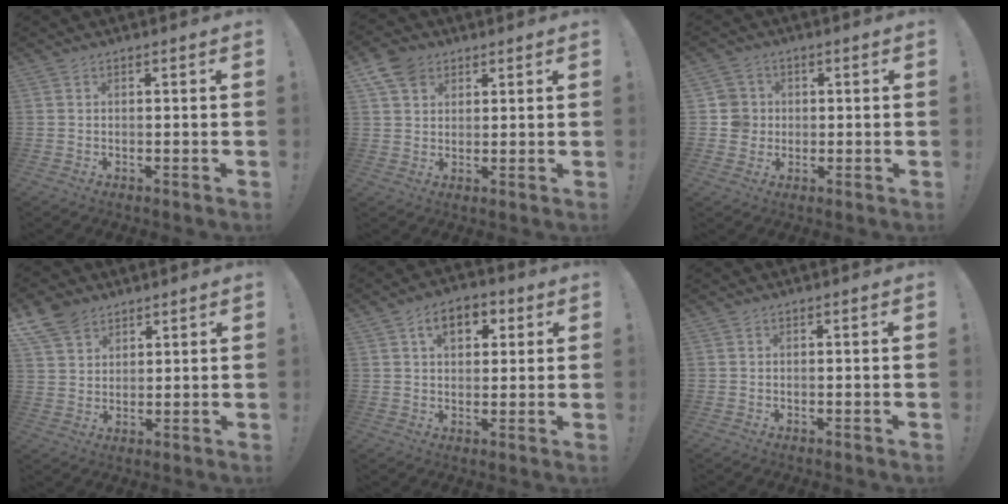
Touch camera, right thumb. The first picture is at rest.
{"total": 7.4, "force": [4.0, 5.4, 2.9], "torque": [-0.052, -0.012, 0.081]}
{"total": 5.8, "force": [0.1, 5.7, 0.9], "torque": [-0.020, 0.004, 0.004]}
{"total": 8.5, "force": [6.0, 5.5, 2.7], "torque": [-0.055, -0.030, 0.121]}
{"total": 8.4, "force": [3.3, 5.6, 5.2], "torque": [-0.069, 0.001, 0.057]}
{"total": 0.0}